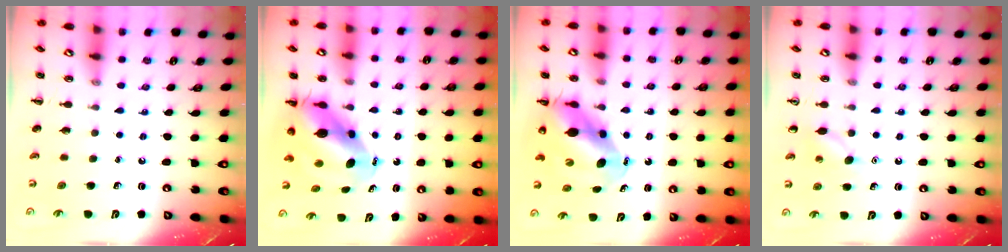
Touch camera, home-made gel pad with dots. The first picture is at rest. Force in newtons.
{"total": 9.8, "press": 9.4, "slide": 2.8}
{"total": 10.3, "press": 9.9, "slide": 2.9}
{"total": 6.2, "press": 5.9, "slide": 1.7}